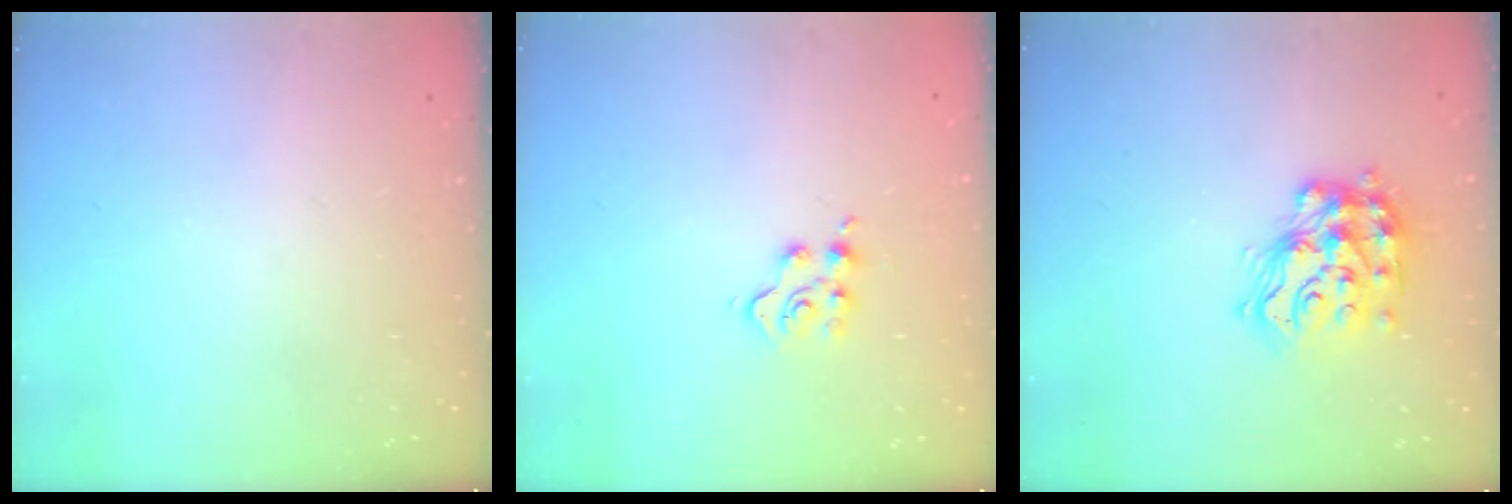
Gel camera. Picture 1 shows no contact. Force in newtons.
{"total": 5.2, "press": 5.2, "slide": 0.6}
{"total": 15.9, "press": 15.8, "slide": 1.0}